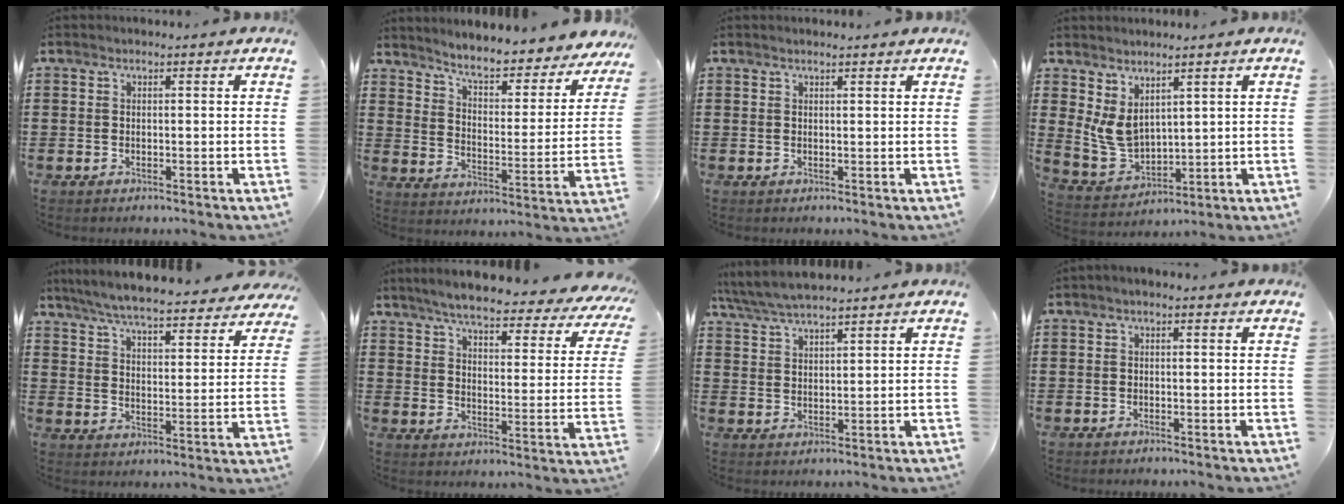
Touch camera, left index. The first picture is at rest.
{"total": 5.3, "force": [4.8, 0.2, 2.2], "torque": [-0.063, -0.038, 0.073]}
{"total": 0.9, "force": [0.8, 0.0, 0.4], "torque": [-0.008, 0.000, 0.015]}
{"total": 5.8, "force": [3.1, 3.9, 3.1], "torque": [-0.087, -0.005, 0.060]}
{"total": 6.7, "force": [6.4, -0.1, 2.1], "torque": [-0.071, -0.044, 0.110]}
{"total": 6.0, "force": [5.4, 0.4, 2.6], "torque": [-0.069, -0.040, 0.088]}
{"total": 4.6, "force": [4.2, 0.7, 1.7], "torque": [-0.047, -0.011, 0.077]}
{"total": 0.6, "force": [-0.3, 0.2, 0.5], "torque": [-0.010, -0.002, -0.005]}